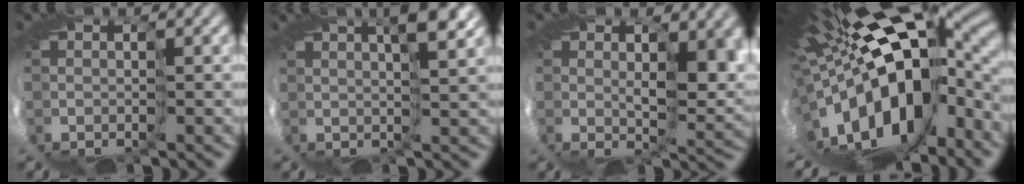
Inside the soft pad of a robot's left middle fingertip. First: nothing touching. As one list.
[{"total": 4.0, "force": [3.3, -1.3, 1.8], "torque": [-0.023, 0.014, 0.042]}, {"total": 6.1, "force": [2.4, 2.9, 4.8], "torque": [-0.097, -0.019, 0.051]}, {"total": 13.8, "force": [-0.4, 5.9, 12.5], "torque": [-0.244, -0.038, -0.004]}]